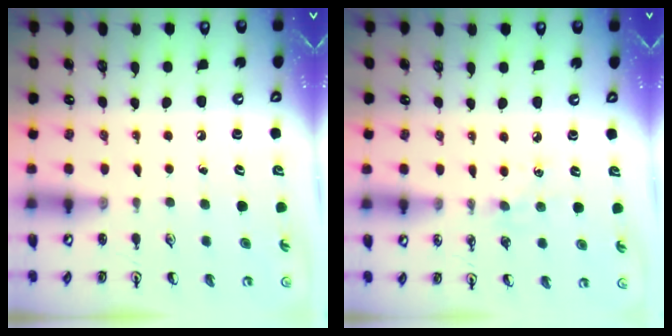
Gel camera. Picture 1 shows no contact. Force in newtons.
{"total": 4.9, "press": 4.8, "slide": 0.7}